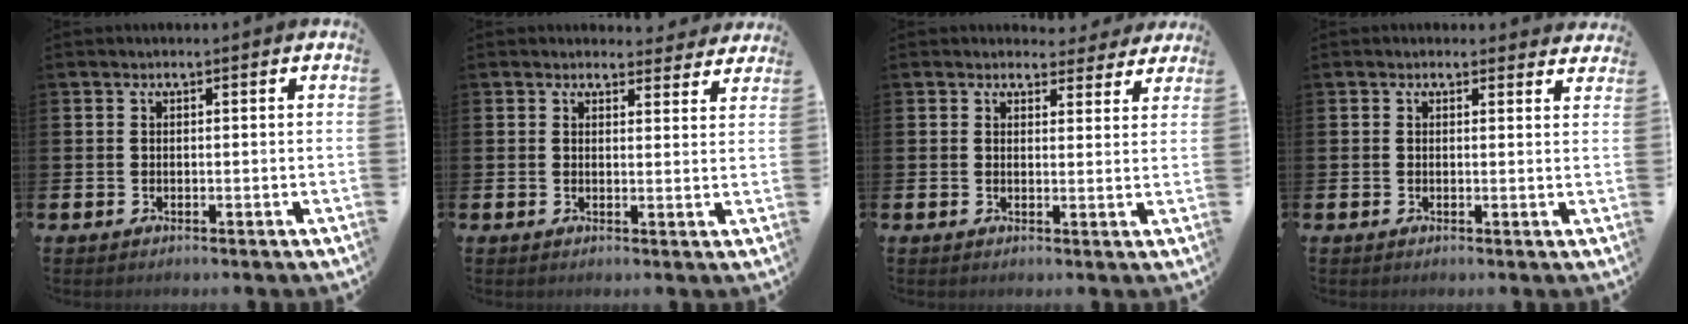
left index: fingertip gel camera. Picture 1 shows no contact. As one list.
[{"total": 2.6, "force": [2.5, 0.7, 0.0], "torque": [0.003, -0.014, 0.042]}, {"total": 3.0, "force": [2.8, 1.2, 0.2], "torque": [0.006, -0.016, 0.045]}, {"total": 1.0, "force": [0.9, 0.4, 0.1], "torque": [0.005, -0.001, 0.015]}]